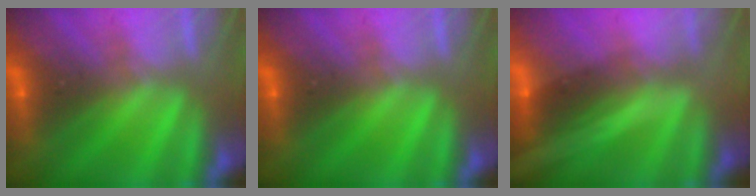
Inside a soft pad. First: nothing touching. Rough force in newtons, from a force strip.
{"total": 0.0}
{"total": 2.1}